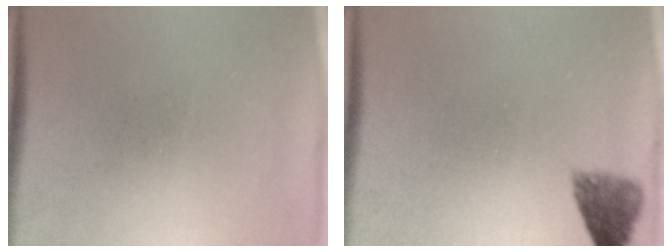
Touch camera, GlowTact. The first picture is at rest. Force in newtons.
{"total": 3.4}